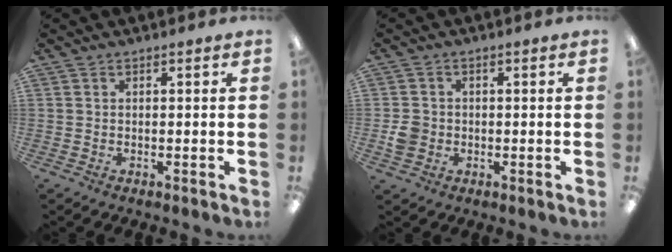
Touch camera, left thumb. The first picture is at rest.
{"total": 3.7, "force": [-0.7, 3.4, 1.3], "torque": [-0.022, 0.008, -0.011]}